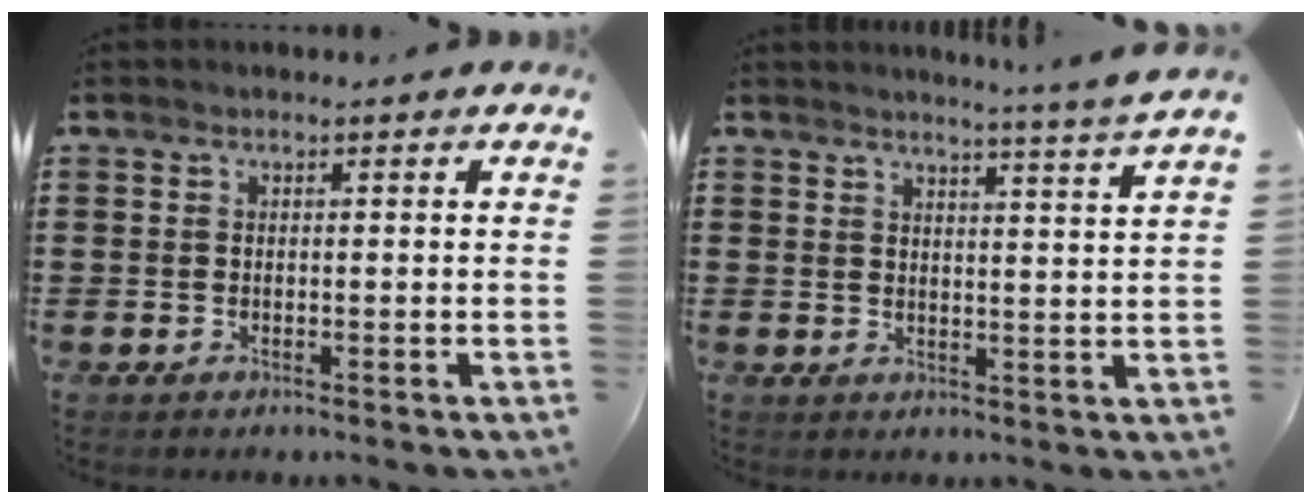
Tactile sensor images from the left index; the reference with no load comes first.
{"total": 3.5, "force": [3.2, -1.2, 0.8], "torque": [-0.019, -0.026, 0.051]}